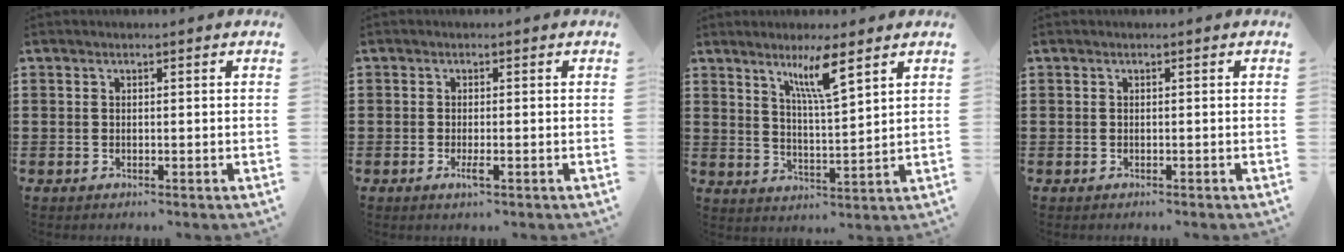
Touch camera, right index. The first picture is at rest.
{"total": 1.8, "force": [-0.8, 0.2, 1.6], "torque": [-0.034, -0.005, -0.015]}
{"total": 6.6, "force": [4.3, 0.5, 4.9], "torque": [-0.093, -0.006, 0.070]}
{"total": 0.0}